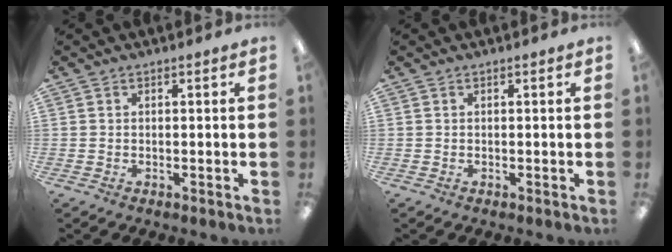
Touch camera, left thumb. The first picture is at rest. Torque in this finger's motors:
{"motor_torque": [-0.02, 0.03, 0.00, 0.00, 0.00]}